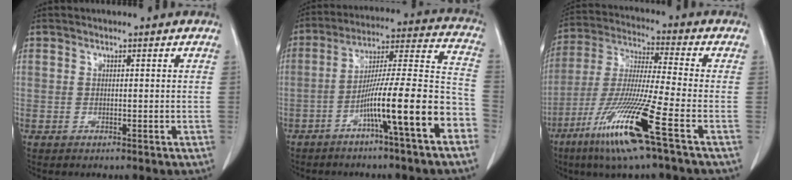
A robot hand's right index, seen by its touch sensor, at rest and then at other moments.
{"total": 15.7, "force": [-7.1, 0.0, 13.9], "torque": [-0.218, 0.018, -0.115]}
{"total": 15.5, "force": [-7.7, -0.9, 13.4], "torque": [-0.282, -0.037, -0.148]}